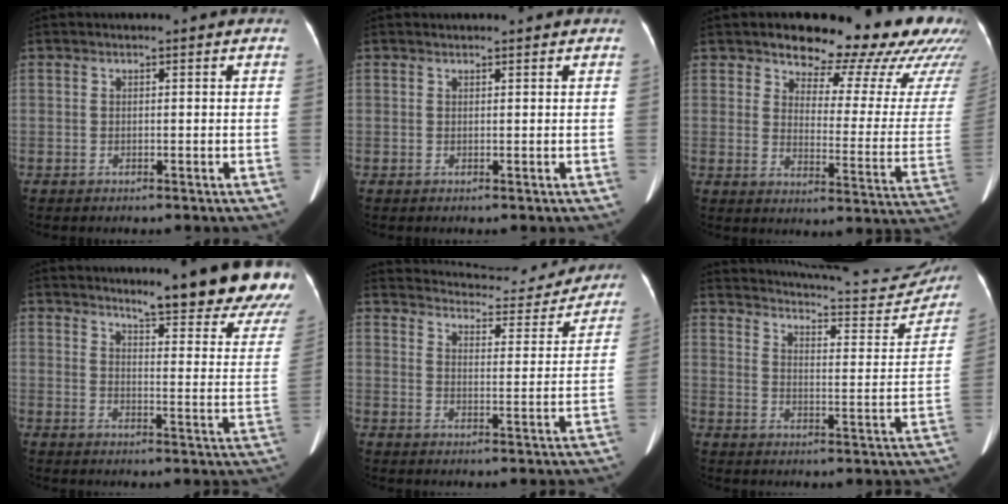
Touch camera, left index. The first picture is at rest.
{"total": 1.9, "force": [1.7, 0.2, 0.7], "torque": [-0.008, 0.007, 0.022]}
{"total": 21.3, "force": [18.7, 5.4, 8.7], "torque": [-0.089, -0.084, 0.207]}
{"total": 18.1, "force": [16.5, 1.0, 7.4], "torque": [-0.073, -0.105, 0.186]}
{"total": 19.5, "force": [18.0, 4.8, 5.6], "torque": [-0.076, -0.022, 0.226]}
{"total": 24.4, "force": [23.1, 3.2, 7.3], "torque": [-0.110, -0.070, 0.292]}